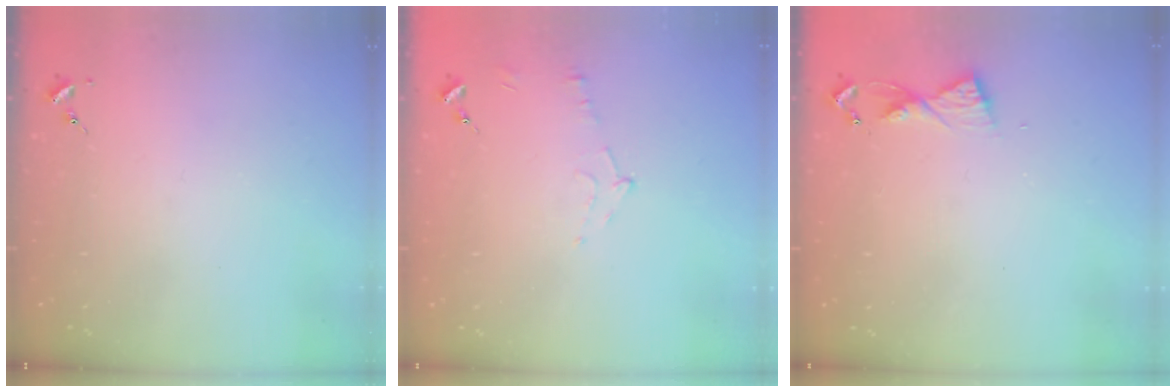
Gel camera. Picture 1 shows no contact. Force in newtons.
{"total": 5.4, "press": 5.4, "slide": 0.7}
{"total": 5.5, "press": 5.4, "slide": 0.6}